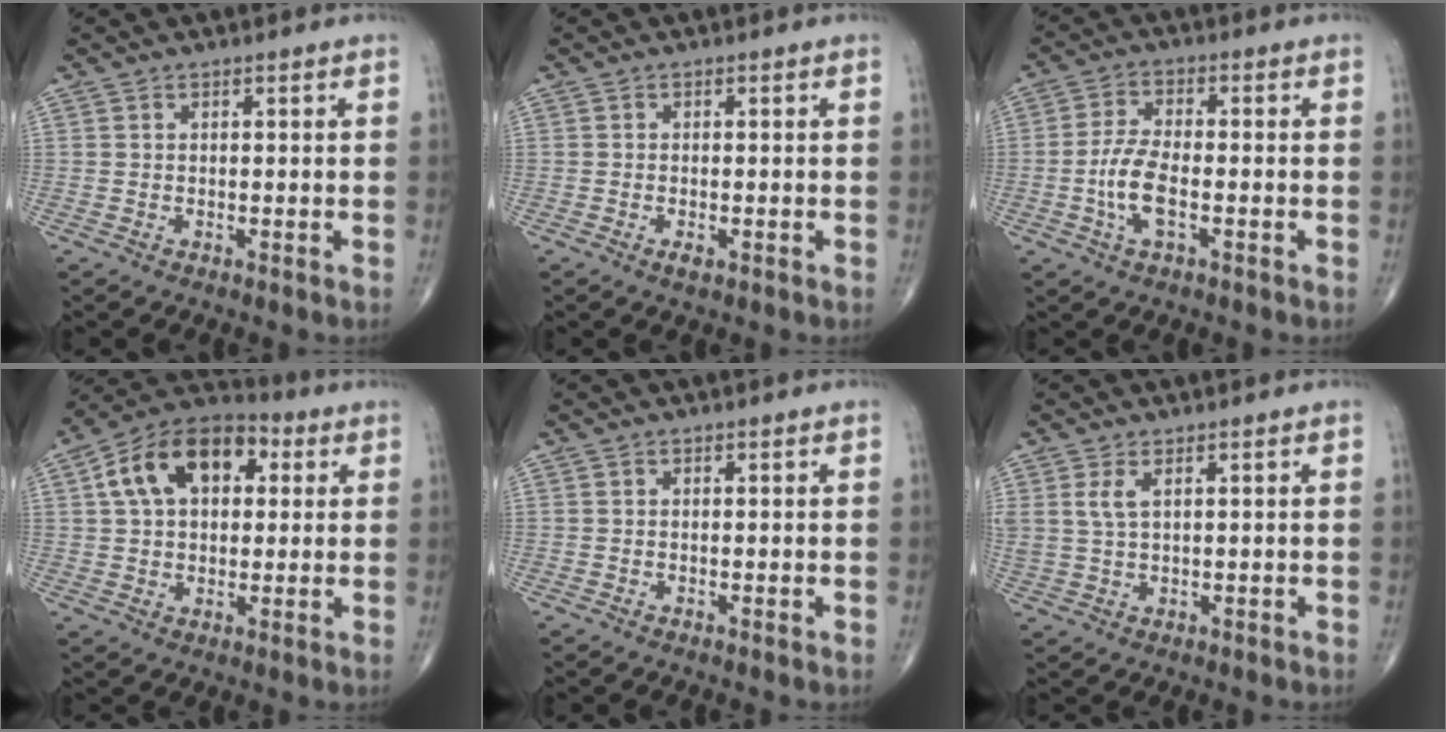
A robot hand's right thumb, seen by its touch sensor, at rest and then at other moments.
{"total": 1.4, "force": [-0.7, 0.5, 1.1], "torque": [-0.017, -0.002, -0.013]}
{"total": 7.0, "force": [-2.0, 2.8, 6.1], "torque": [-0.128, 0.010, -0.040]}
{"total": 15.5, "force": [4.2, 9.8, 11.2], "torque": [-0.164, 0.021, 0.061]}
{"total": 0.0}
{"total": 3.3, "force": [1.4, 1.4, 2.6], "torque": [-0.063, 0.000, 0.037]}